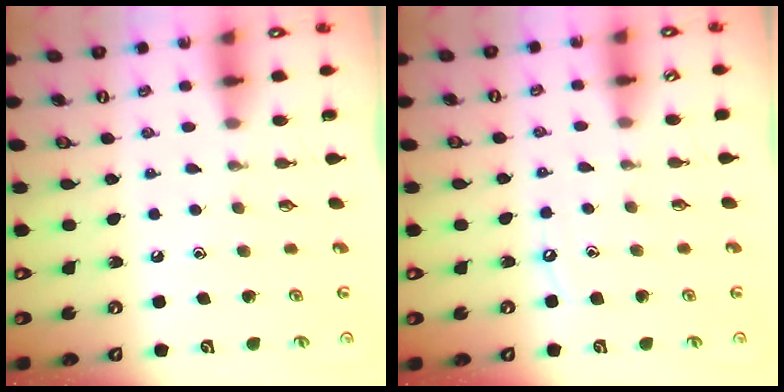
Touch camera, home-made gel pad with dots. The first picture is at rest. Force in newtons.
{"total": 5.3, "press": 5.2, "slide": 0.7}